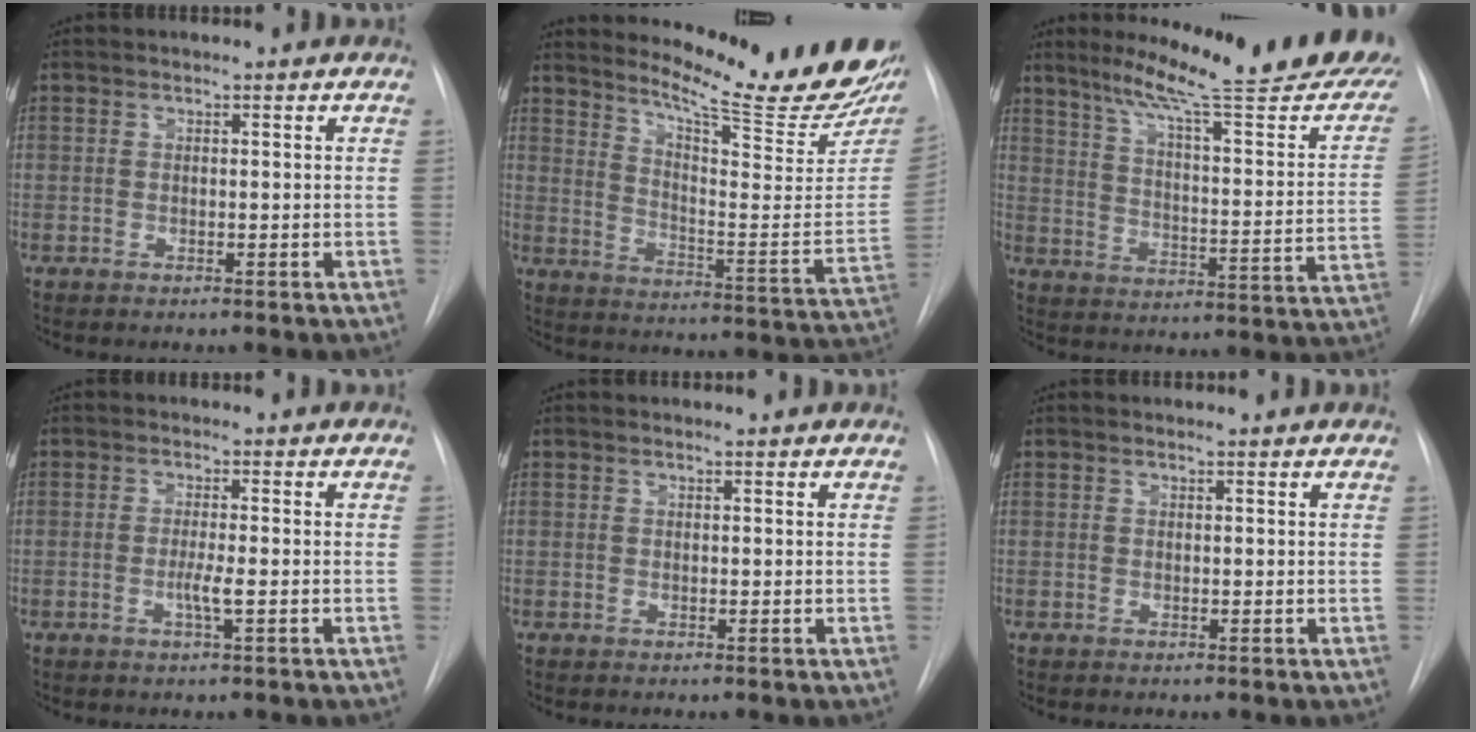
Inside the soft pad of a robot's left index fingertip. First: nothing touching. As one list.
[{"total": 22.4, "force": [19.8, 1.5, 10.4], "torque": [-0.157, -0.103, 0.256]}, {"total": 26.9, "force": [22.5, 1.6, 14.8], "torque": [-0.212, -0.069, 0.289]}, {"total": 2.1, "force": [-0.5, -0.2, 2.1], "torque": [-0.042, -0.004, -0.010]}, {"total": 1.7, "force": [1.7, 0.3, 0.3], "torque": [-0.013, 0.010, 0.019]}, {"total": 2.2, "force": [2.1, 0.4, 0.5], "torque": [-0.013, 0.011, 0.021]}]